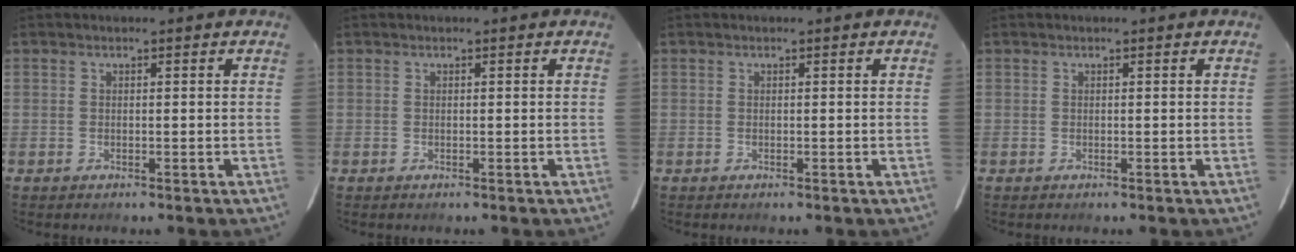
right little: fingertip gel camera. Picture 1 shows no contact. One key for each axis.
{"total": 0.0}
{"total": 0.0}
{"total": 0.0}